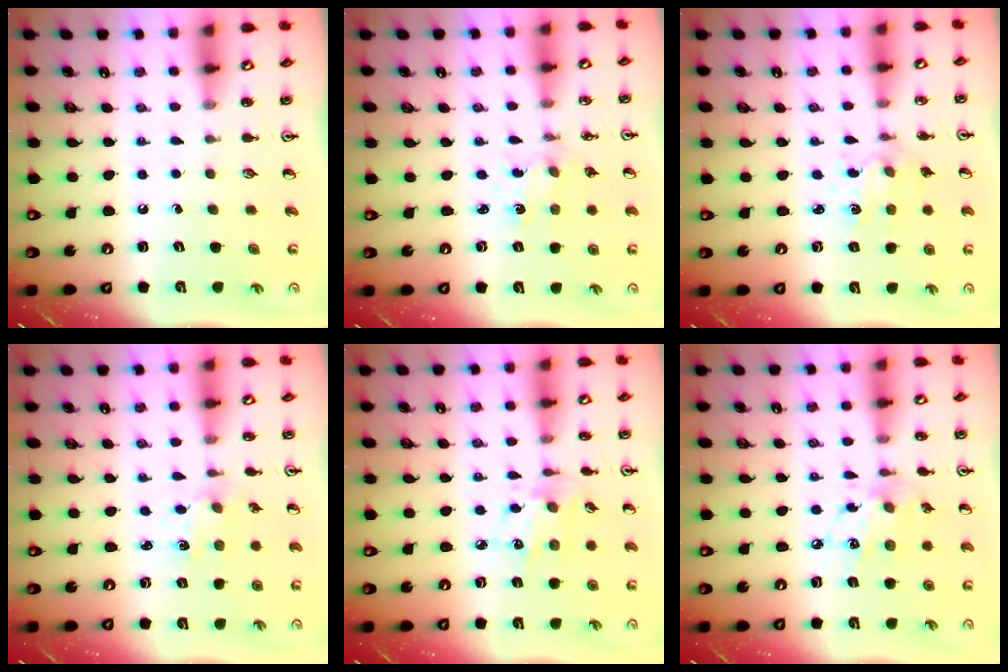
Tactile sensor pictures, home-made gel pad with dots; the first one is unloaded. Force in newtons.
{"total": 1.2, "press": 1.1, "slide": 0.3}
{"total": 1.8, "press": 1.8, "slide": 0.3}
{"total": 1.5, "press": 1.5, "slide": 0.3}
{"total": 6.6, "press": 6.5, "slide": 1.3}
{"total": 9.8, "press": 9.8, "slide": 0.6}